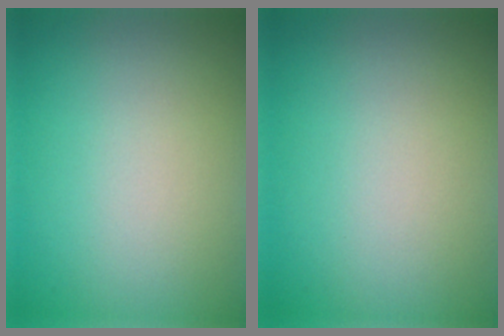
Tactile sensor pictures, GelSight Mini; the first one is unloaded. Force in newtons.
{"total": 0.0}